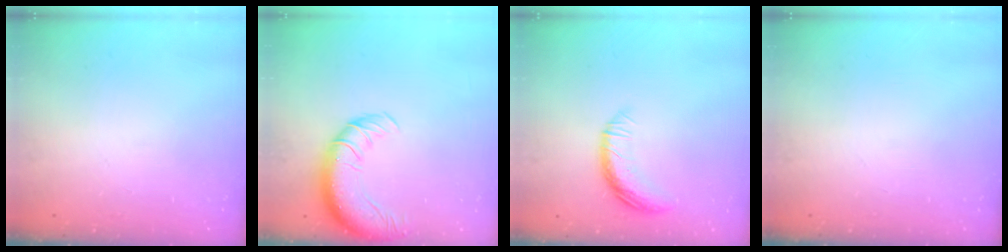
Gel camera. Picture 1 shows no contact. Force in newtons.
{"total": 12.3, "press": 11.9, "slide": 3.2}
{"total": 10.1, "press": 10.1, "slide": 0.8}
{"total": 0.0}